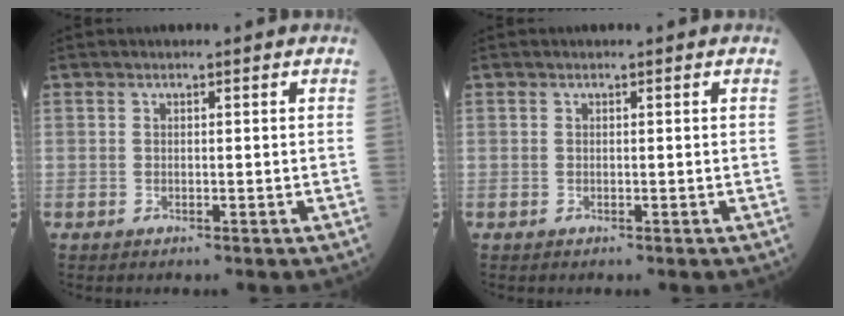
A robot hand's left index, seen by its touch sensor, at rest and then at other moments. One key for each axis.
{"total": 0.0}